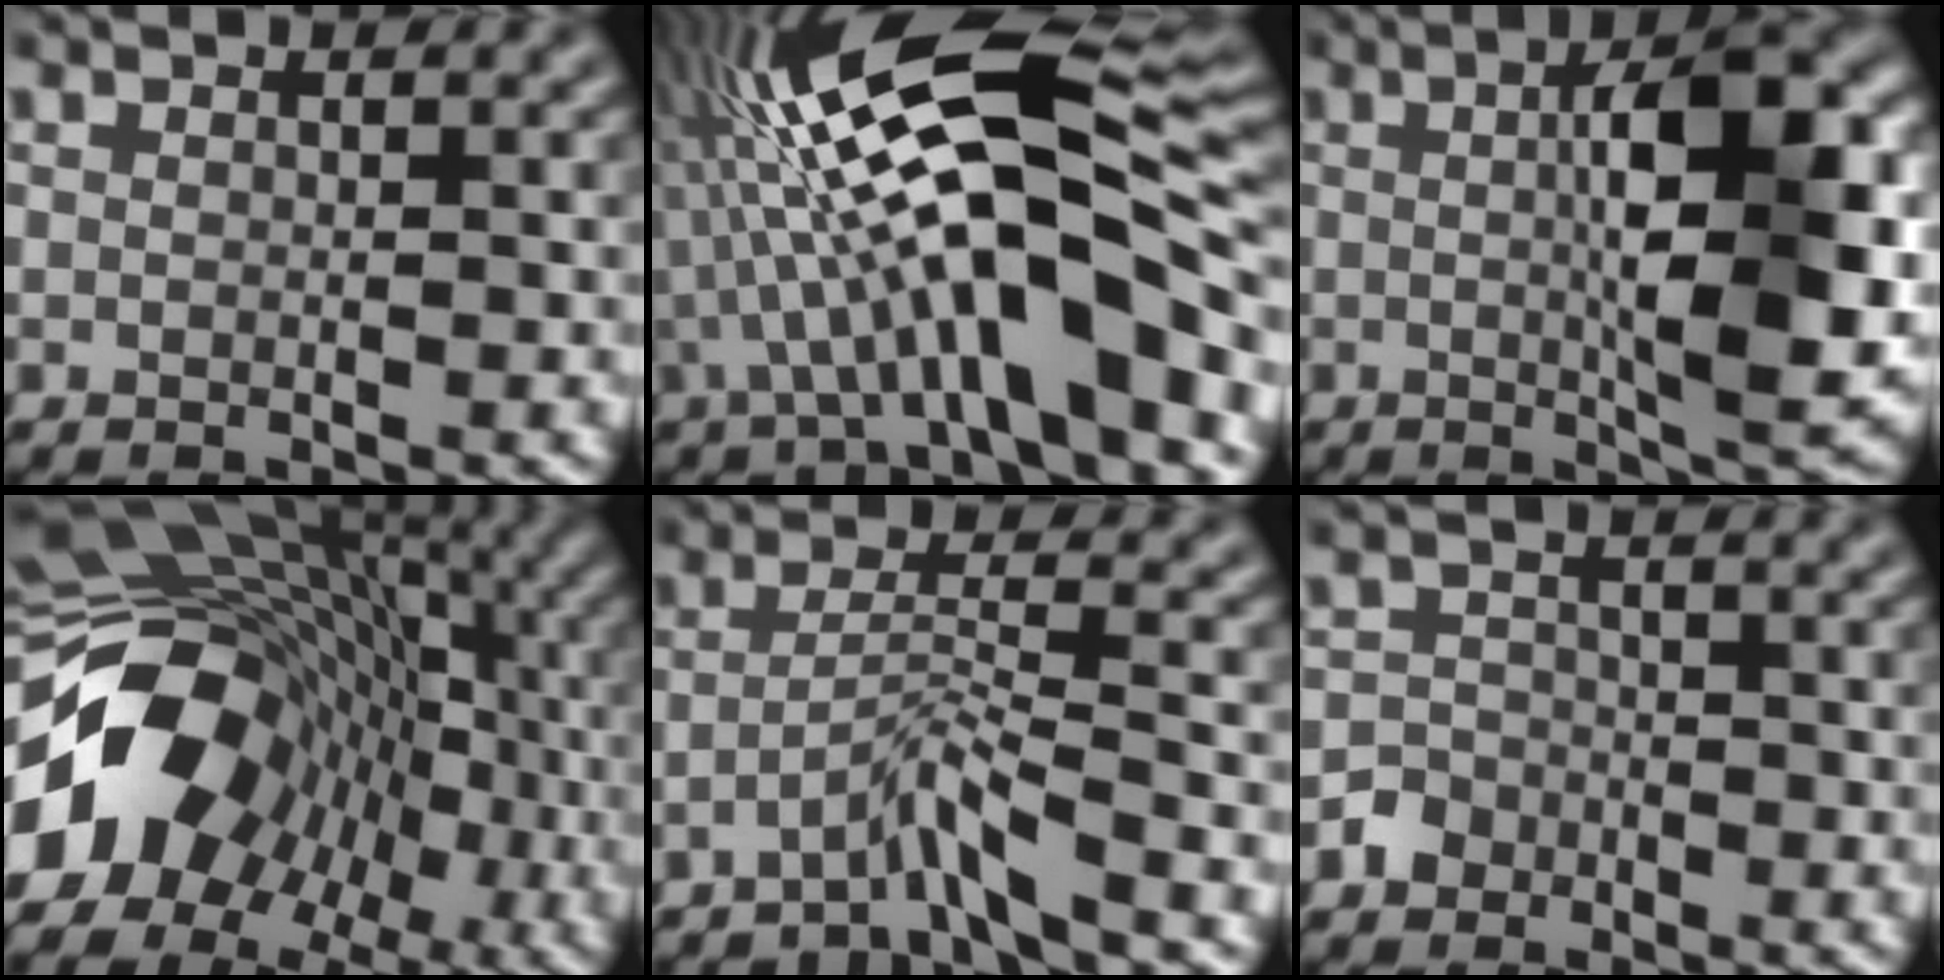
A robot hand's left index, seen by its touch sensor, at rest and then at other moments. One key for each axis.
{"total": 14.3, "fx": -2.0, "fy": 3.2, "fz": 13.8, "tx": -0.232, "ty": 0.031, "tz": -0.033}
{"total": 10.8, "fx": 1.0, "fy": 2.6, "fz": 10.4, "tx": -0.143, "ty": 0.005, "tz": 0.016}
{"total": 13.3, "fx": -3.9, "fy": 10.3, "fz": 7.3, "tx": -0.125, "ty": -0.005, "tz": -0.071}
{"total": 3.3, "fx": -2.4, "fy": -0.3, "fz": 2.2, "tx": -0.042, "ty": 0.013, "tz": -0.057}
{"total": 1.7, "fx": -1.0, "fy": 1.4, "fz": 0.1, "tx": 0.008, "ty": 0.007, "tz": -0.023}